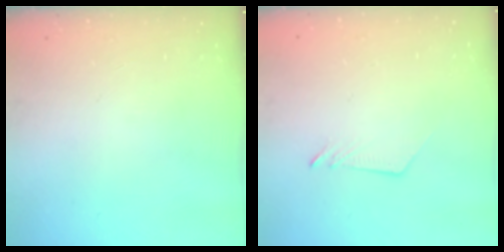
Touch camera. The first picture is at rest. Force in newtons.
{"total": 2.5, "press": 2.5, "slide": 0.2}